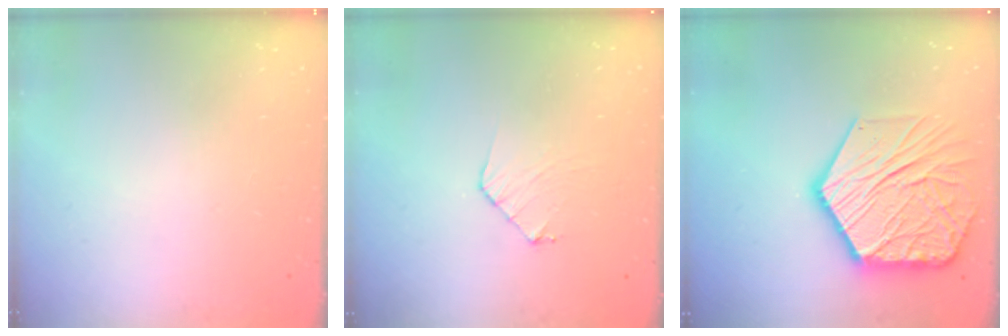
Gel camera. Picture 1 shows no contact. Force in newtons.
{"total": 5.1, "press": 5.1, "slide": 0.4}
{"total": 22.5, "press": 22.3, "slide": 2.3}